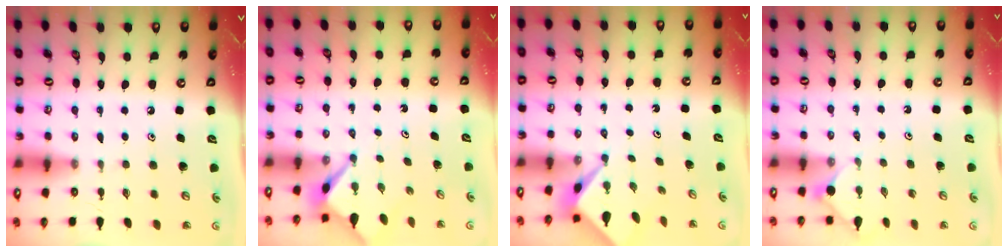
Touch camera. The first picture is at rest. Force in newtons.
{"total": 3.2, "press": 3.2, "slide": 0.2}
{"total": 2.1, "press": 2.1, "slide": 0.2}
{"total": 2.9, "press": 2.8, "slide": 0.5}